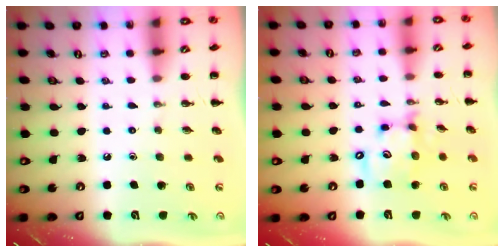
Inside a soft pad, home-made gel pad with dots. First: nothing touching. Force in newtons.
{"total": 12.6, "press": 12.3, "slide": 2.6}